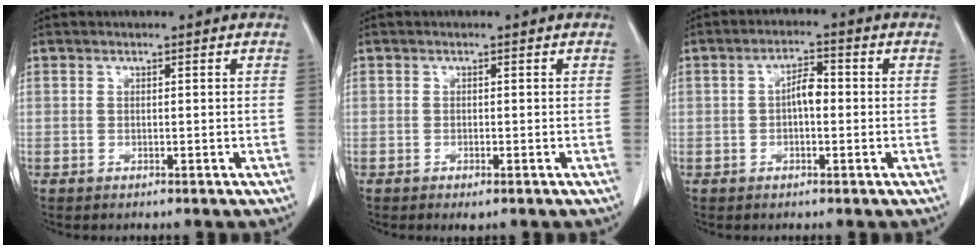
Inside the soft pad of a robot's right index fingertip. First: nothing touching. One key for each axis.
{"total": 1.2, "fx": -0.7, "fy": 0.4, "fz": 0.9, "tx": -0.015, "ty": -0.003, "tz": -0.004}
{"total": 3.6, "fx": -0.2, "fy": 1.4, "fz": 3.3, "tx": -0.057, "ty": 0.012, "tz": -0.005}